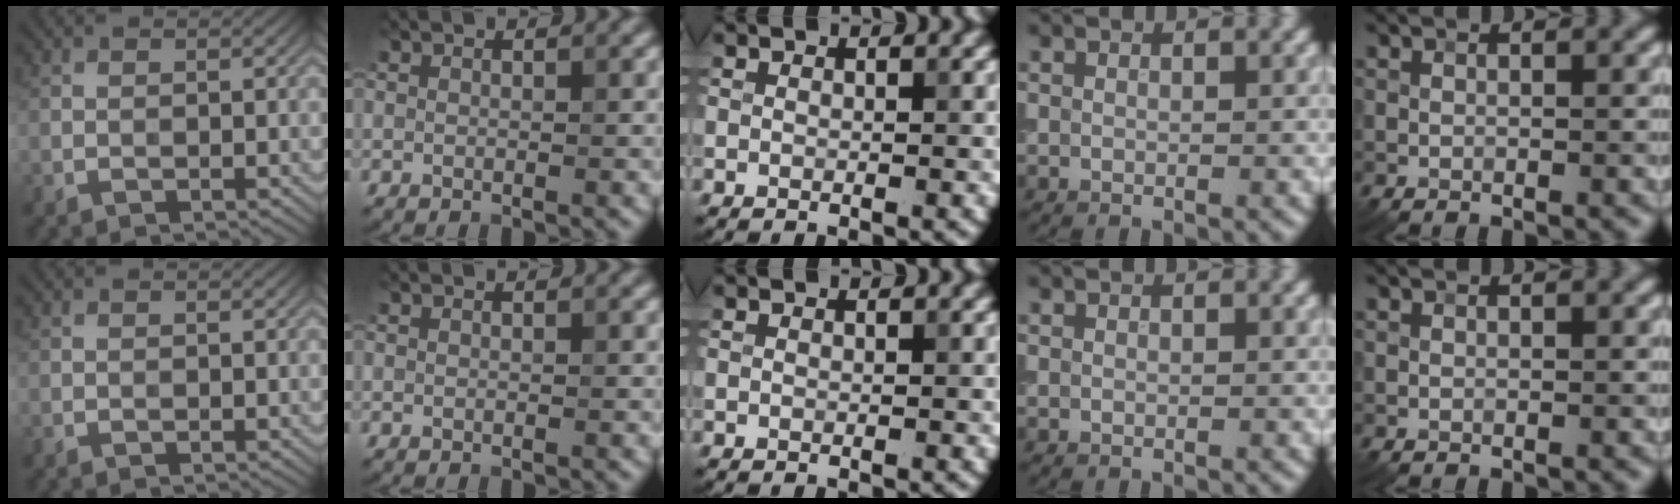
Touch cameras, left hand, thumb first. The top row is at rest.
{}